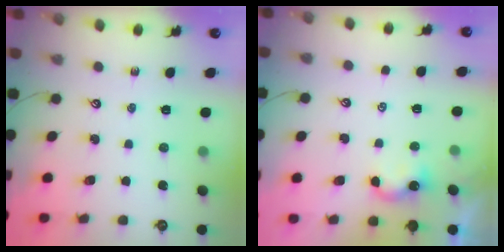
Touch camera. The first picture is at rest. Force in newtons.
{"total": 1.8, "press": 1.8, "slide": 0.3}